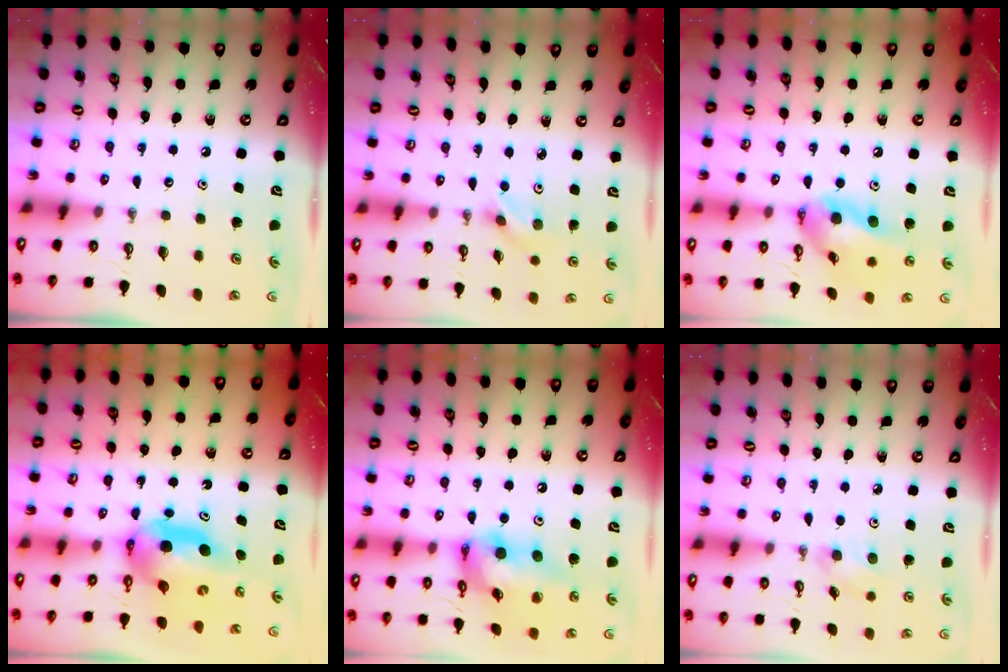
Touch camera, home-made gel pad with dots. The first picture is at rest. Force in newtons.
{"total": 2.6, "press": 2.4, "slide": 0.8}
{"total": 15.0, "press": 14.1, "slide": 5.0}
{"total": 8.1, "press": 8.0, "slide": 1.0}
{"total": 16.9, "press": 16.5, "slide": 3.9}
{"total": 5.5, "press": 5.0, "slide": 2.3}